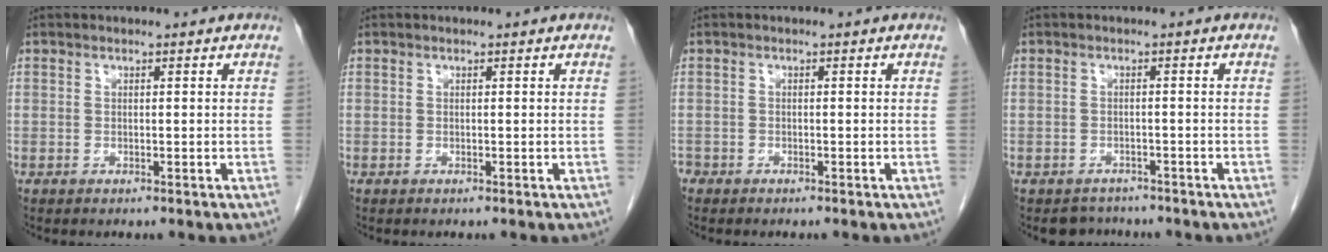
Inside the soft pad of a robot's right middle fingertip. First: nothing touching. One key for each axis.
{"total": 0.0}
{"total": 1.5, "fx": -1.1, "fy": 0.9, "fz": 0.3, "tx": -0.011, "ty": -0.001, "tz": -0.020}
{"total": 2.9, "fx": -2.6, "fy": 1.4, "fz": -0.3, "tx": -0.001, "ty": 0.003, "tz": -0.038}